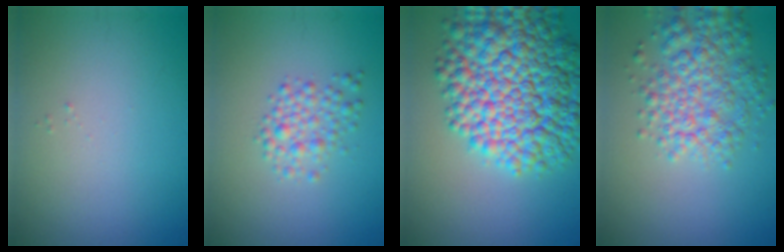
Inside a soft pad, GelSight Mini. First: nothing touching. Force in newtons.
{"total": 2.6, "press": 2.6, "slide": 0.1}
{"total": 14.1, "press": 14.1, "slide": 0.3}
{"total": 5.5, "press": 5.5, "slide": 0.2}